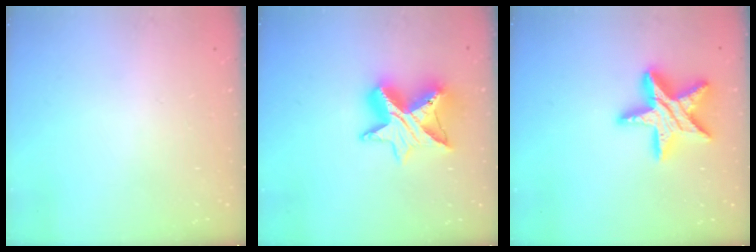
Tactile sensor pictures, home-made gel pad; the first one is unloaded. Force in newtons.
{"total": 12.6, "press": 12.5, "slide": 0.9}
{"total": 17.1, "press": 17.0, "slide": 1.5}